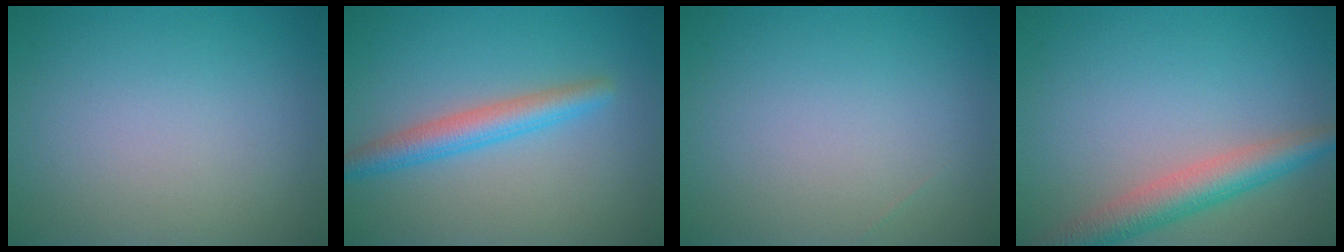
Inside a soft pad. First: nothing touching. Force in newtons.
{"total": 3.3, "press": 3.3, "slide": 0.0}
{"total": 0.0}
{"total": 4.6, "press": 4.6, "slide": 0.2}